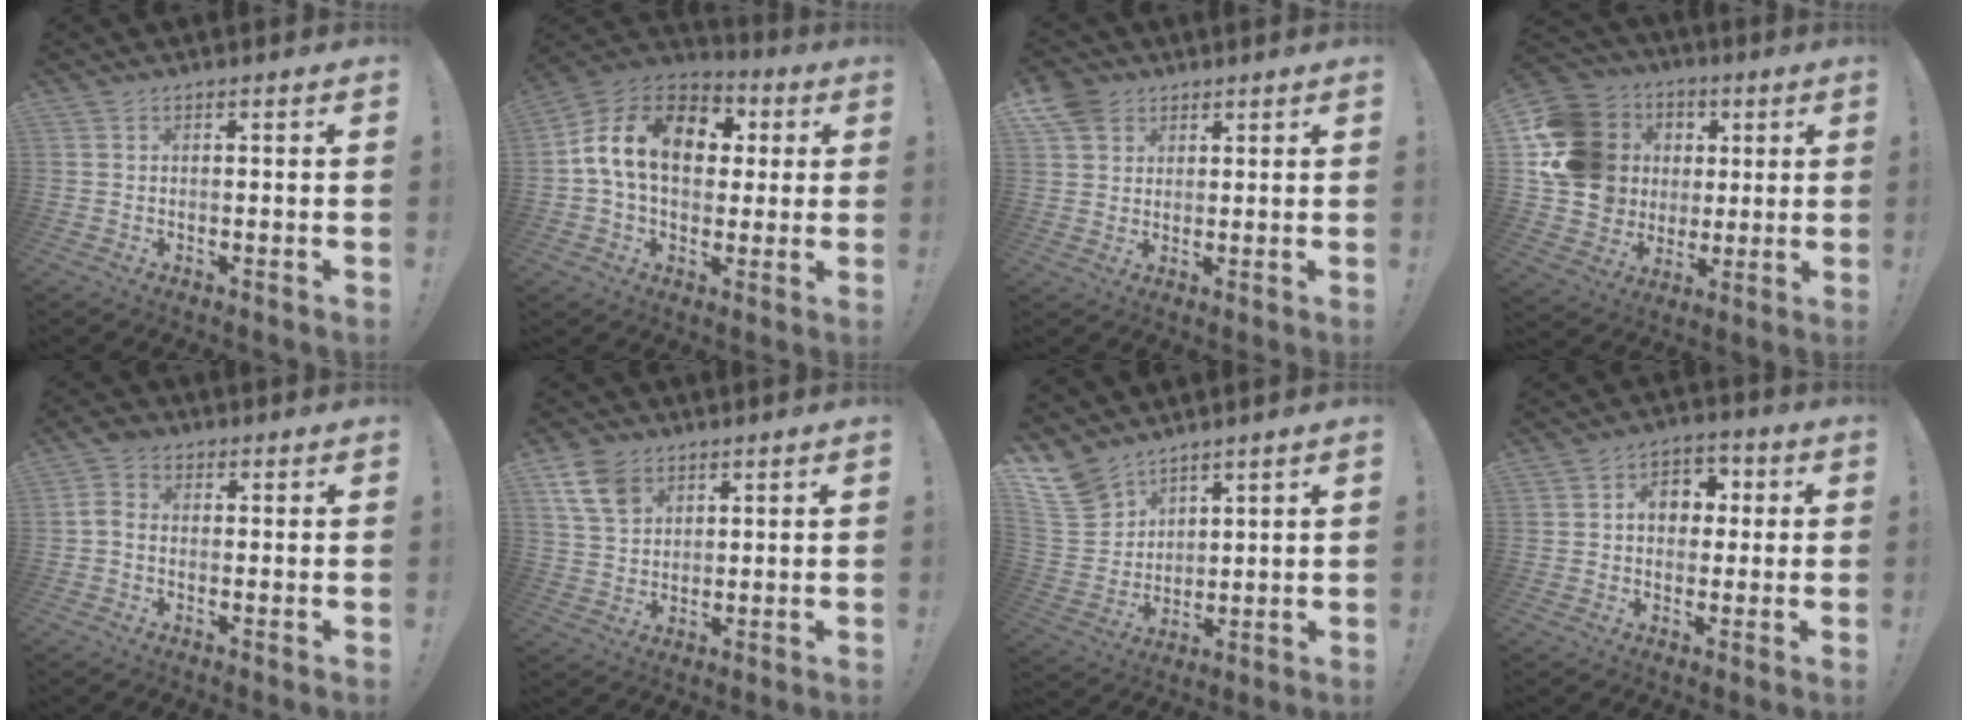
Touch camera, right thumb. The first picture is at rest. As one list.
[{"total": 17.6, "force": [3.3, 12.2, 12.2], "torque": [-0.210, 0.017, 0.059]}, {"total": 7.0, "force": [4.1, 5.3, 2.0], "torque": [-0.030, -0.024, 0.080]}, {"total": 19.6, "force": [3.8, 17.3, 8.5], "torque": [-0.155, -0.005, 0.107]}, {"total": 4.4, "force": [0.1, 3.4, 2.8], "torque": [-0.065, 0.006, 0.002]}, {"total": 9.9, "force": [5.3, 6.8, 4.8], "torque": [-0.088, -0.014, 0.108]}, {"total": 11.0, "force": [8.6, 6.2, 2.8], "torque": [-0.074, -0.060, 0.172]}, {"total": 8.8, "force": [1.3, 6.8, 5.4], "torque": [-0.074, 0.010, 0.023]}]